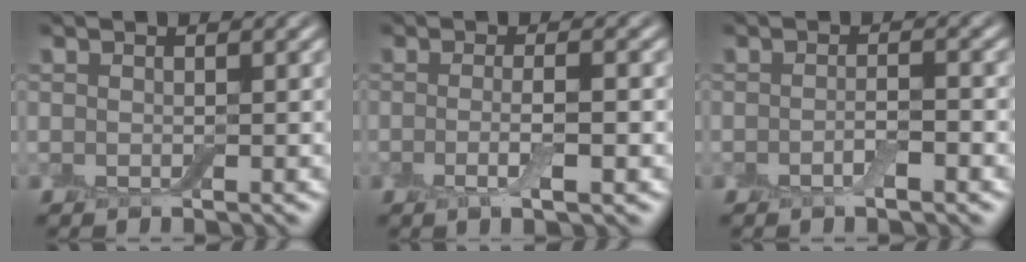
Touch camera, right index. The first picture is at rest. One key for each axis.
{"total": 2.9, "fx": -0.6, "fy": 0.6, "fz": 2.8, "tx": -0.052, "ty": -0.006, "tz": -0.012}
{"total": 1.6, "fx": -0.8, "fy": 0.4, "fz": 1.4, "tx": -0.027, "ty": 0.000, "tz": -0.017}